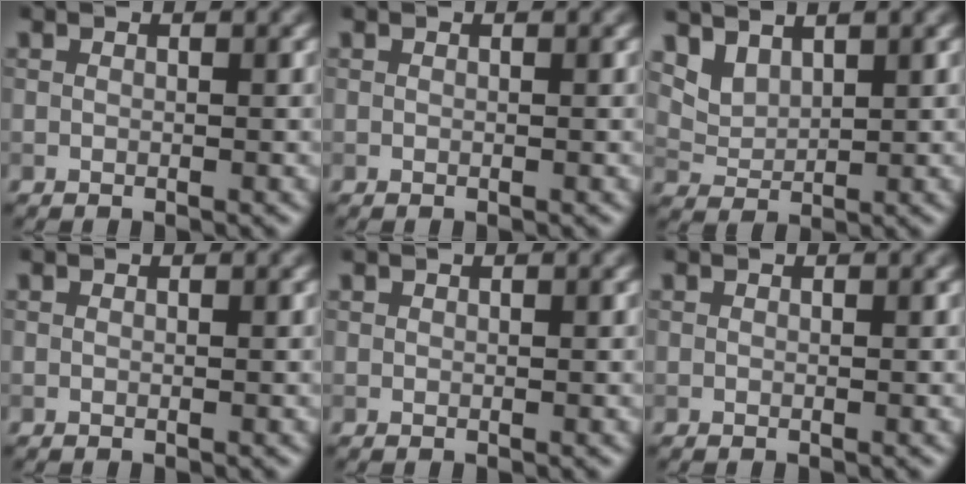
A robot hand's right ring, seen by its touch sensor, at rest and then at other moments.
{"total": 0.0}
{"total": 2.9, "force": [2.5, 1.1, 1.0], "torque": [-0.030, -0.005, 0.061]}
{"total": 0.0}
{"total": 0.0}
{"total": 0.0}